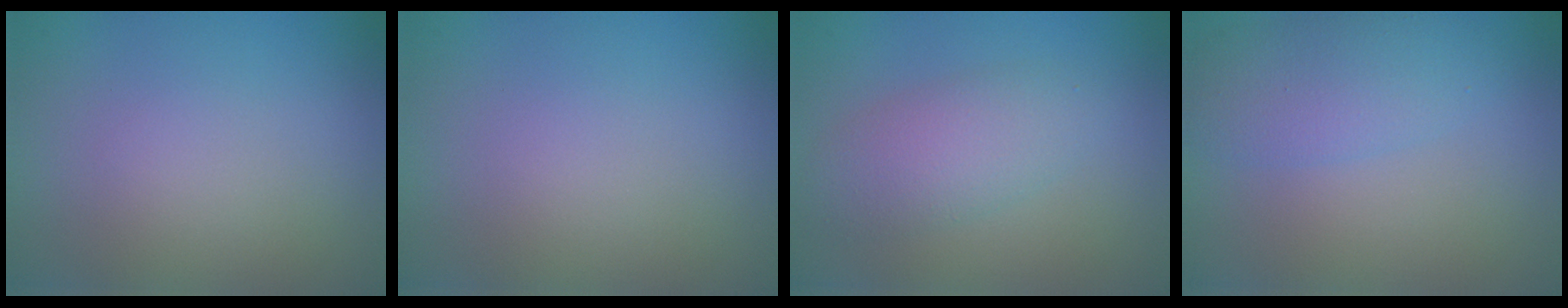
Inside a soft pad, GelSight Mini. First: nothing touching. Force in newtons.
{"total": 0.0}
{"total": 3.3, "press": 3.3, "slide": 0.0}
{"total": 2.2, "press": 2.2, "slide": 0.1}